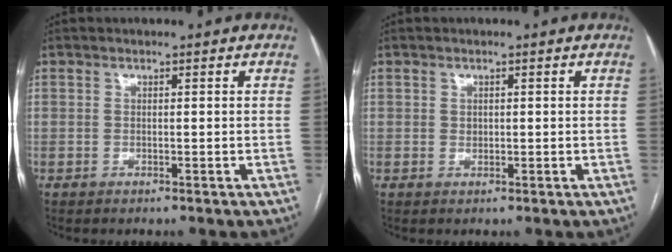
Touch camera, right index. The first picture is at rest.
{"total": 1.0, "force": [0.1, 0.8, 0.5], "torque": [-0.009, 0.000, 0.004]}